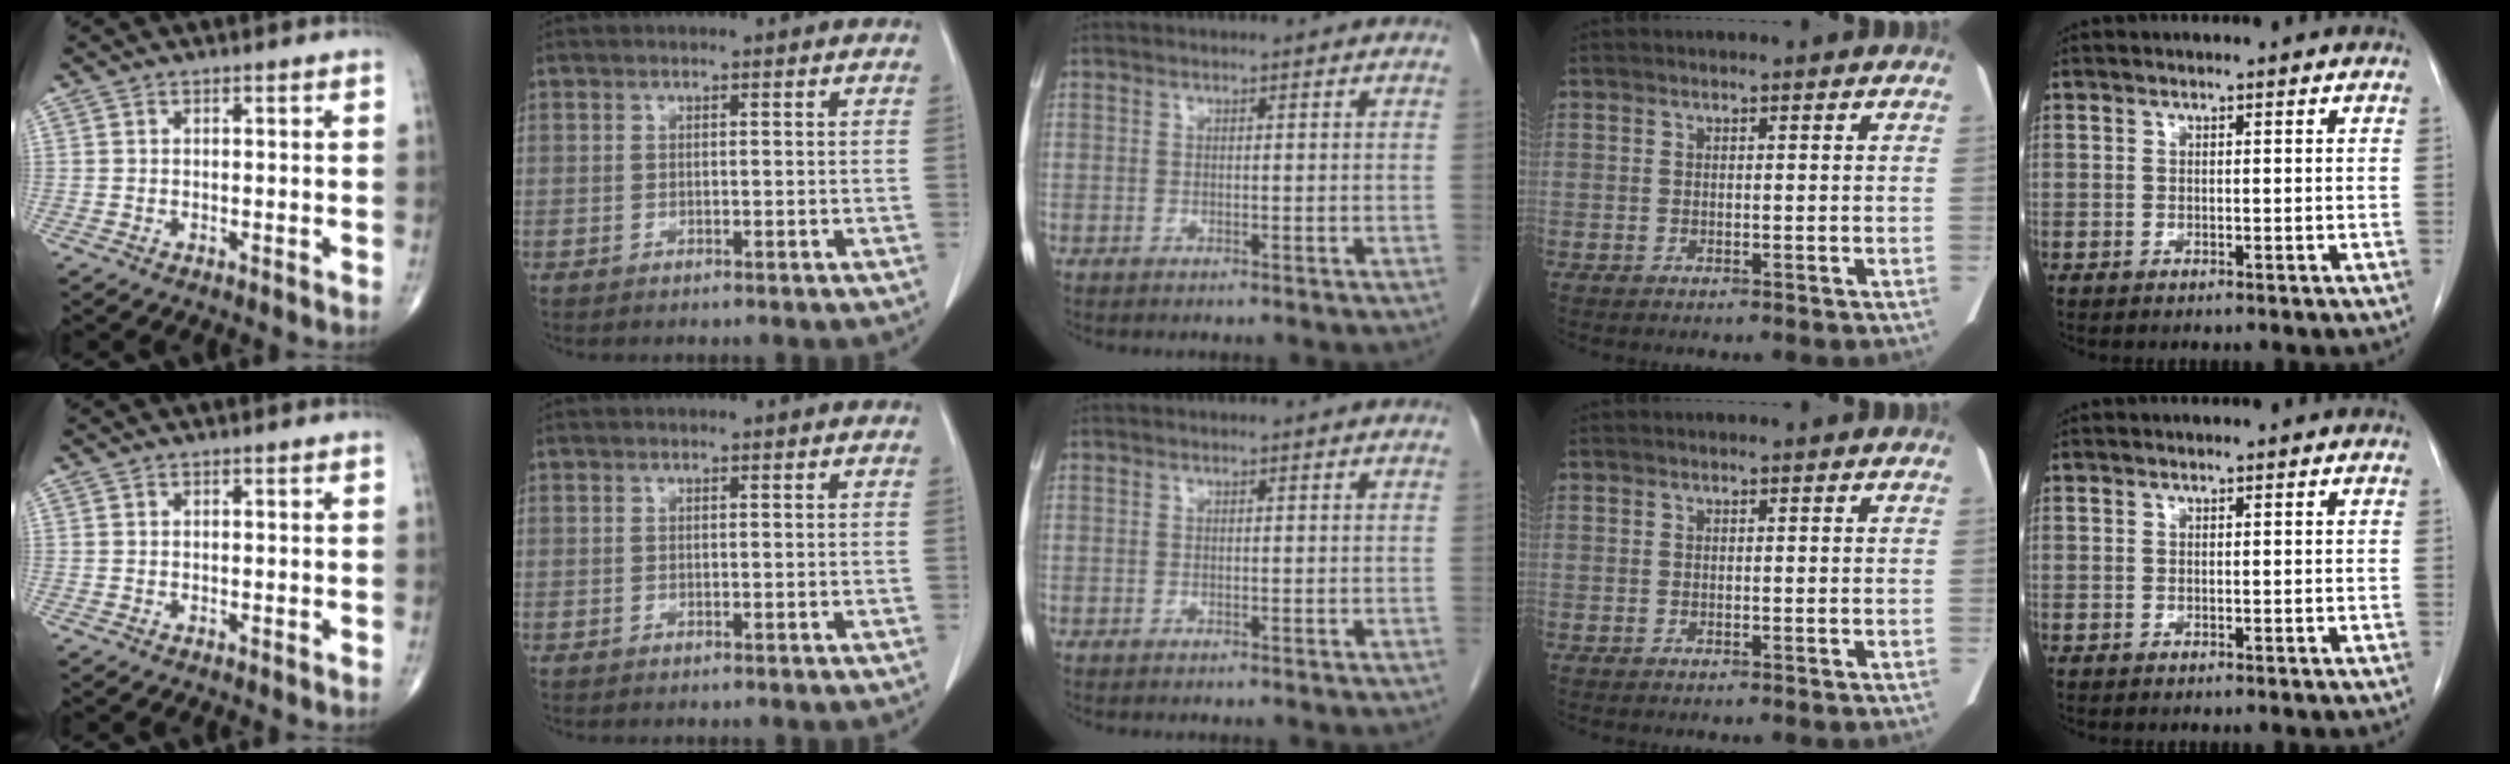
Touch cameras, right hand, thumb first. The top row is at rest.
{}